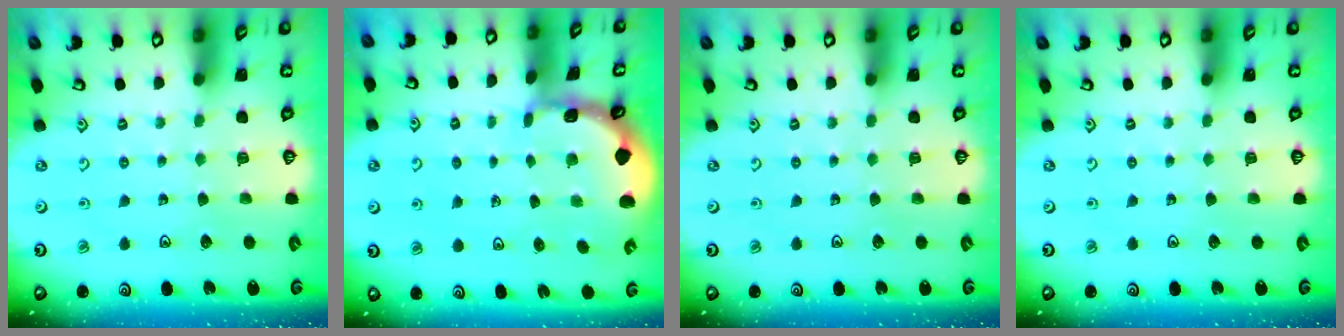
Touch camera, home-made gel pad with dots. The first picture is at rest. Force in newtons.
{"total": 0.9, "press": 0.9, "slide": 0.2}
{"total": 0.0}
{"total": 0.0}